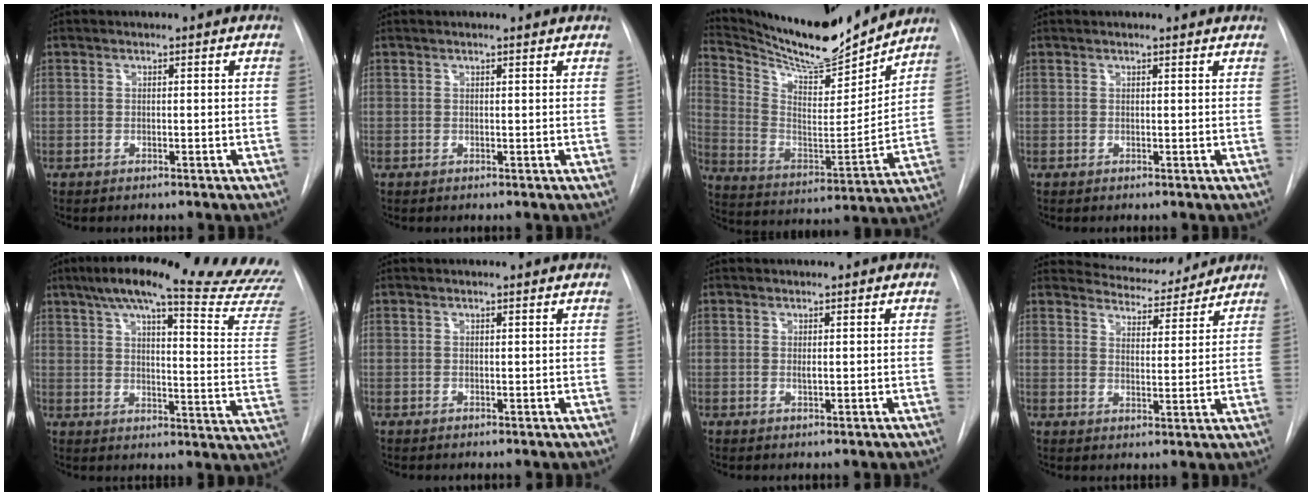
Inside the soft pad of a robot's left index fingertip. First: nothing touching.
{"total": 2.0, "force": [1.9, 0.1, 0.6], "torque": [-0.013, 0.015, 0.020]}
{"total": 18.9, "force": [17.7, 2.4, 6.3], "torque": [-0.129, -0.031, 0.290]}
{"total": 2.6, "force": [2.4, 0.2, 0.9], "torque": [-0.014, 0.017, 0.025]}
{"total": 30.0, "force": [26.4, 1.9, 14.2], "torque": [-0.181, -0.084, 0.311]}
{"total": 1.2, "force": [1.2, 0.0, 0.4], "torque": [-0.013, 0.011, 0.015]}
{"total": 0.5, "force": [0.2, 0.1, 0.5], "torque": [-0.012, -0.002, 0.004]}
{"total": 9.1, "force": [8.8, 2.0, 0.9], "torque": [-0.013, 0.000, 0.121]}